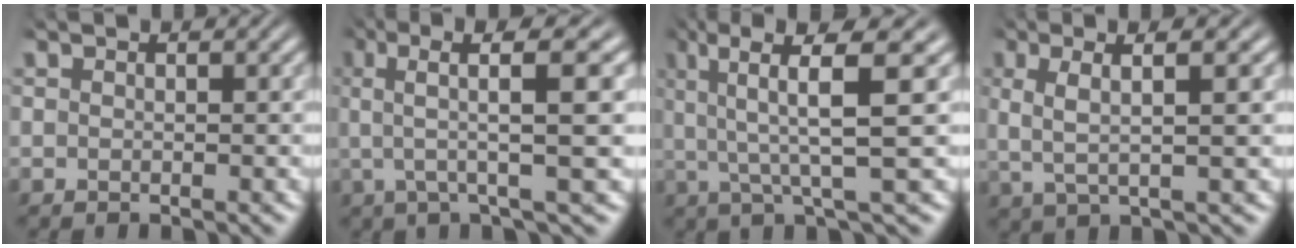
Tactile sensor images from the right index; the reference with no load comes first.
{"total": 8.0, "force": [4.3, 1.3, 6.6], "torque": [-0.106, 0.030, 0.054]}
{"total": 7.8, "force": [3.5, 1.5, 6.8], "torque": [-0.104, 0.015, 0.049]}
{"total": 4.4, "force": [1.3, 1.1, 4.0], "torque": [-0.075, 0.011, 0.024]}